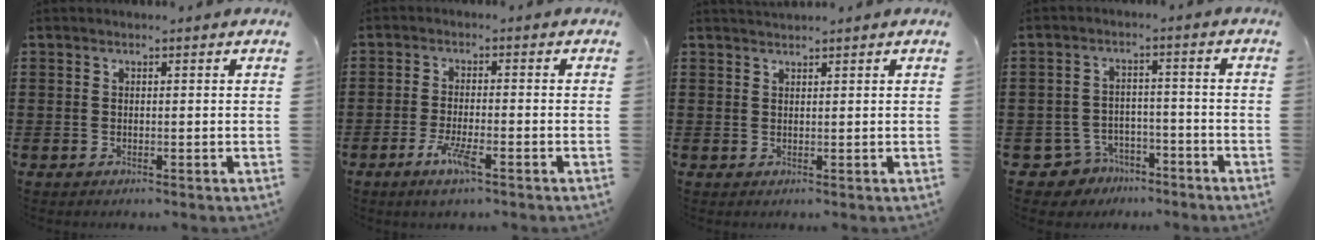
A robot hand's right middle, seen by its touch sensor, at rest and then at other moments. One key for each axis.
{"total": 4.7, "fx": -2.6, "fy": 0.7, "fz": 3.9, "tx": -0.081, "ty": -0.010, "tz": -0.047}
{"total": 1.2, "fx": 1.2, "fy": 0.1, "fz": 0.0, "tx": -0.002, "ty": 0.001, "tz": 0.022}
{"total": 4.5, "fx": -4.0, "fy": 1.9, "fz": 0.6, "tx": -0.033, "ty": 0.005, "tz": -0.086}